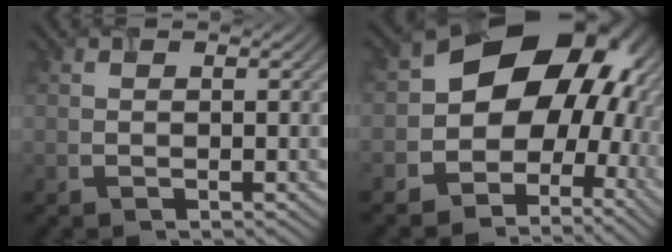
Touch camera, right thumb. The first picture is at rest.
{"total": 14.3, "force": [-0.6, 11.2, 8.8], "torque": [-0.111, -0.013, -0.016]}